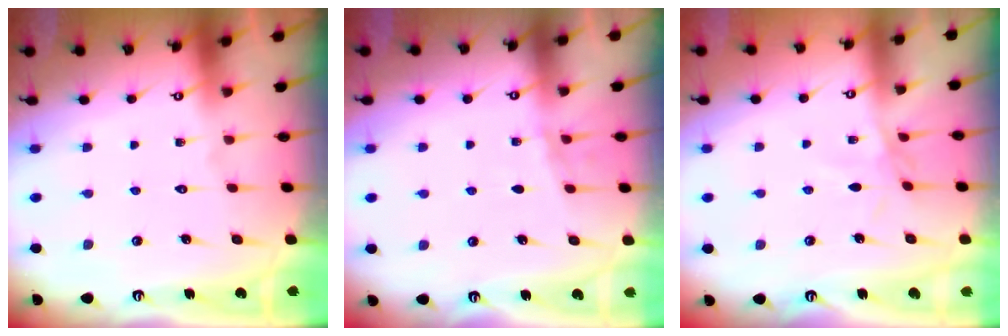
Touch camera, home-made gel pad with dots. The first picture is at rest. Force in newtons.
{"total": 3.1, "press": 3.1, "slide": 0.4}
{"total": 2.6, "press": 2.6, "slide": 0.1}